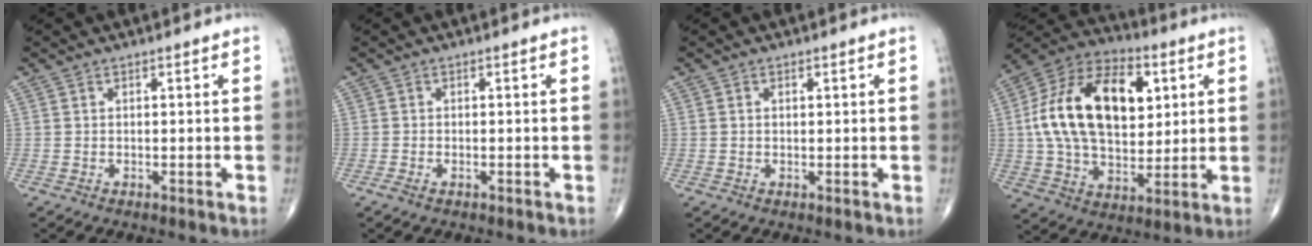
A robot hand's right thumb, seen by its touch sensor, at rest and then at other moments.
{"total": 1.3, "force": [-0.9, 0.5, 0.8], "torque": [-0.024, 0.002, -0.016]}
{"total": 0.7, "force": [0.0, 0.6, 0.3], "torque": [-0.002, 0.000, -0.002]}
{"total": 23.8, "force": [4.7, 14.3, 18.4], "torque": [-0.307, 0.003, 0.075]}